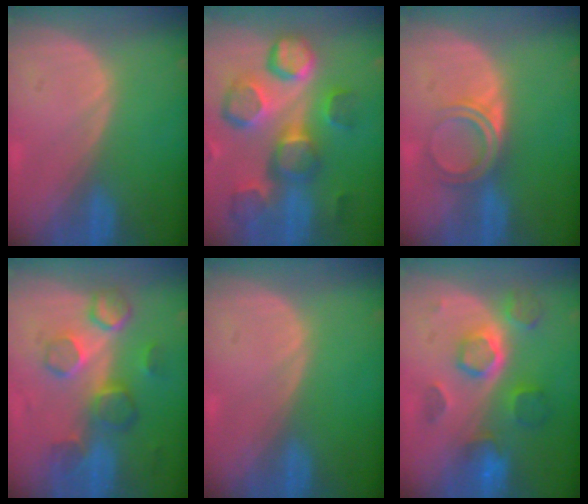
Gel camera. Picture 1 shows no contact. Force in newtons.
{"total": 12.8, "press": 11.2, "slide": 6.2}
{"total": 4.8, "press": 4.1, "slide": 2.6}
{"total": 8.5, "press": 7.8, "slide": 3.4}
{"total": 0.0}
{"total": 8.5, "press": 7.7, "slide": 3.6}